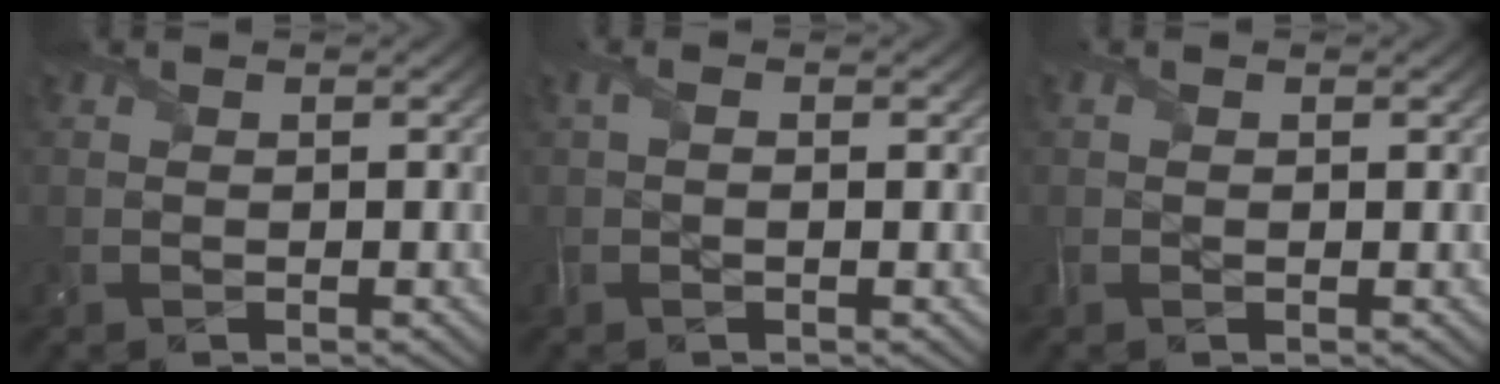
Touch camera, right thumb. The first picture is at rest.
{"total": 1.7, "force": [0.2, 0.6, 1.6], "torque": [-0.040, 0.003, -0.002]}
{"total": 1.3, "force": [0.1, 0.9, 0.9], "torque": [-0.022, -0.004, 0.003]}